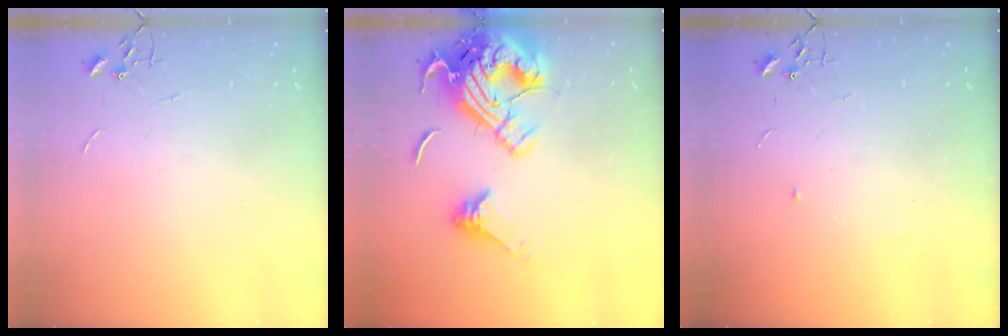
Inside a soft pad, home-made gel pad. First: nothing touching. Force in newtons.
{"total": 24.6, "press": 24.5, "slide": 2.6}
{"total": 2.8, "press": 2.8, "slide": 0.4}